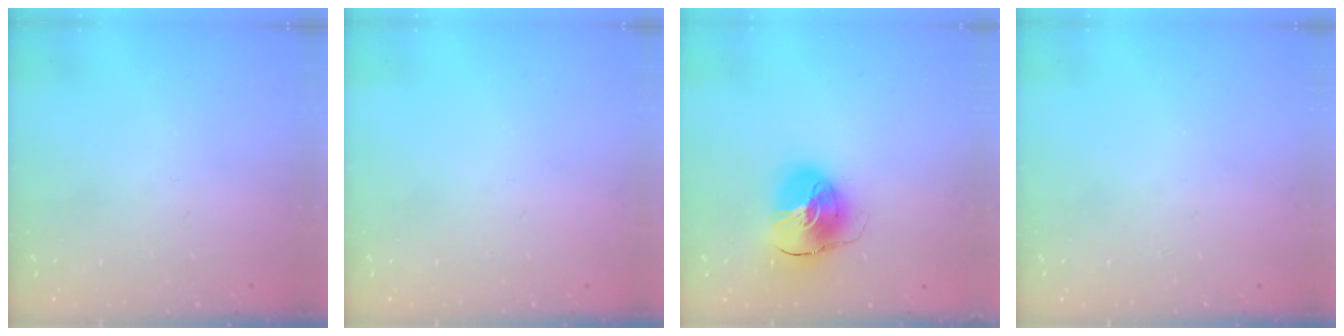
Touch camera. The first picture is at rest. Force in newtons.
{"total": 0.0}
{"total": 11.2, "press": 11.0, "slide": 1.7}
{"total": 0.0}